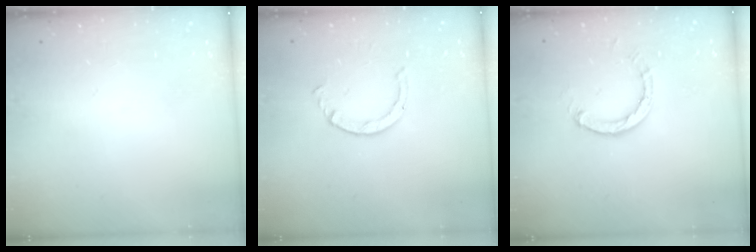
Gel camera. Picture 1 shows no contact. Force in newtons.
{"total": 2.6, "press": 2.6, "slide": 0.3}
{"total": 3.0, "press": 3.0, "slide": 0.3}